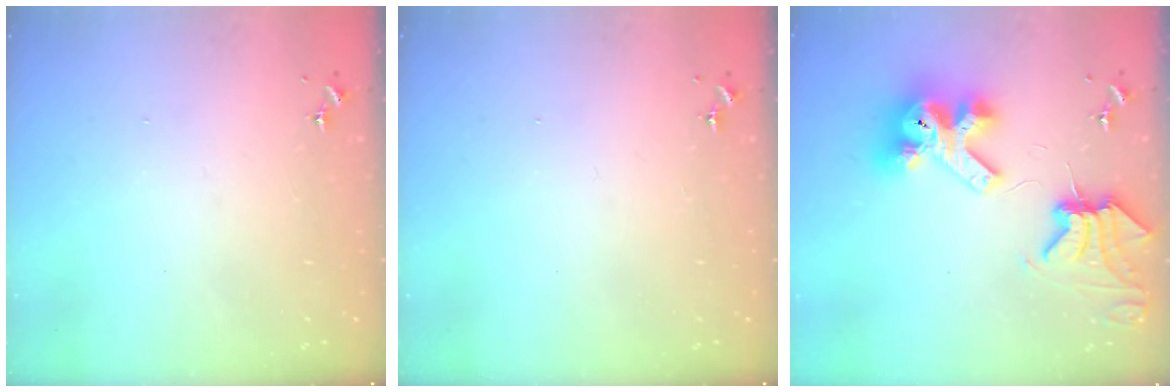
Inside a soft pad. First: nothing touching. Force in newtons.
{"total": 0.0}
{"total": 13.9, "press": 13.8, "slide": 1.8}